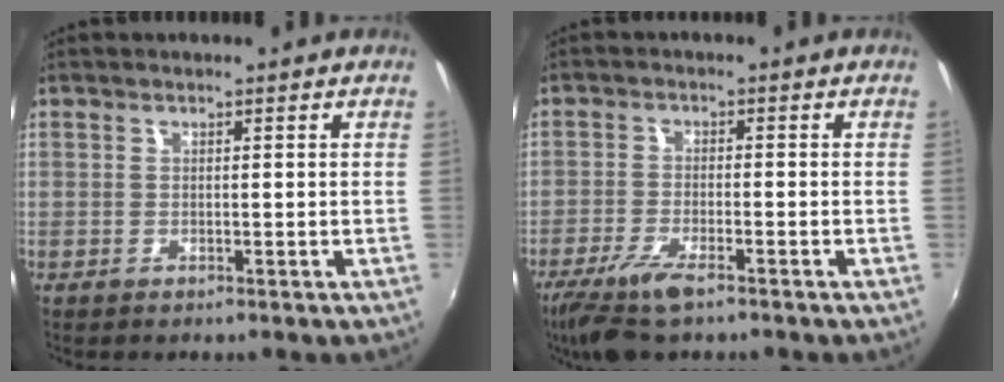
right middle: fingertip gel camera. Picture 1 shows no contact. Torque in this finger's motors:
{"motor_torque": [0.98, -0.77, 0.29, 0.09]}